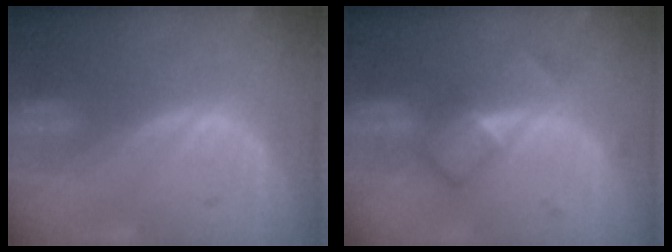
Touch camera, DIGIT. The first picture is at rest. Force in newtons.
{"total": 5.0, "press": 4.8, "slide": 1.3}